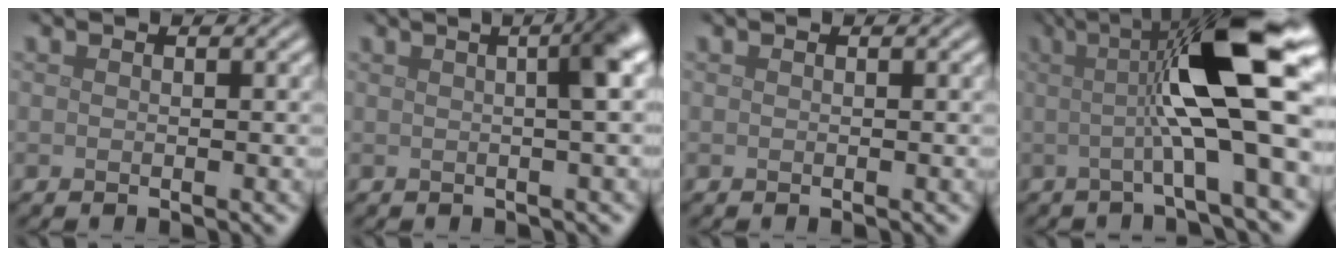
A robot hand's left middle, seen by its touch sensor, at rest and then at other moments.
{"total": 4.8, "force": [0.9, 1.5, 4.5], "torque": [-0.036, 0.025, 0.007]}
{"total": 0.0}
{"total": 11.4, "force": [1.2, 2.2, 11.1], "torque": [-0.158, 0.008, 0.011]}